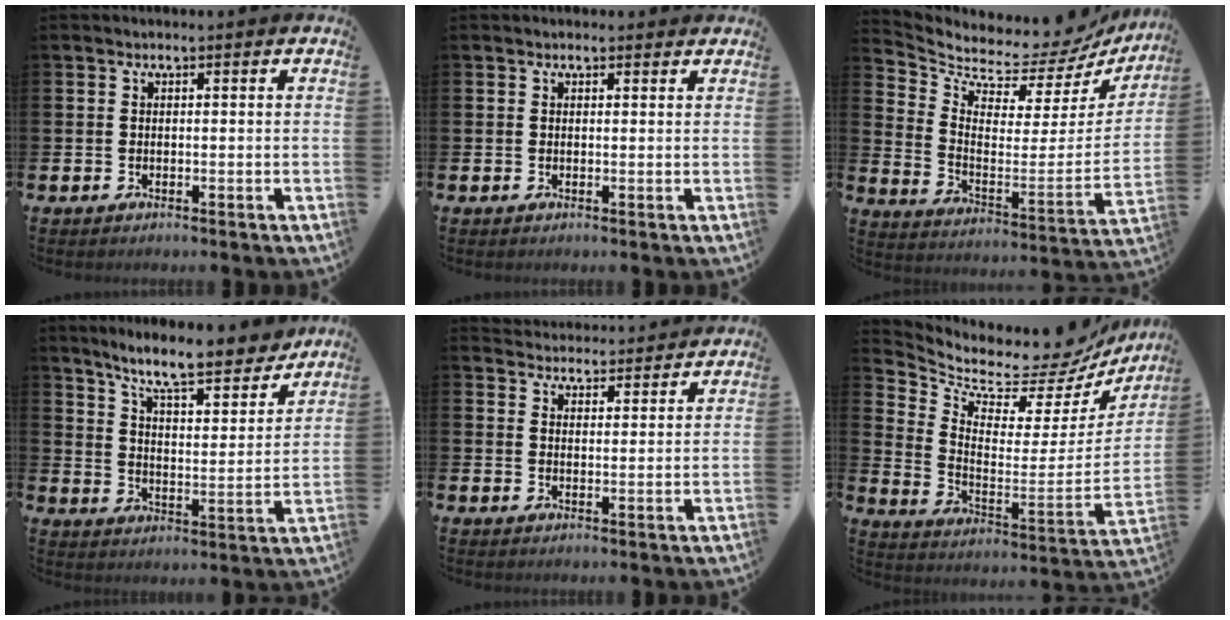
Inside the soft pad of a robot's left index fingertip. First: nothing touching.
{"total": 0.9, "force": [0.7, 0.4, 0.2], "torque": [0.004, 0.002, 0.012]}
{"total": 6.5, "force": [6.1, 2.0, 0.9], "torque": [-0.050, -0.066, 0.099]}
{"total": 9.6, "force": [8.8, 1.2, 3.8], "torque": [-0.094, -0.055, 0.150]}
{"total": 4.2, "force": [4.2, 0.6, -0.2], "torque": [-0.007, -0.029, 0.075]}
{"total": 7.9, "force": [7.2, 2.4, 2.0], "torque": [-0.058, -0.078, 0.113]}